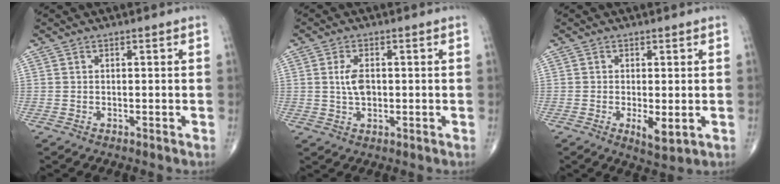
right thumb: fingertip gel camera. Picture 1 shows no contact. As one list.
[{"total": 4.0, "force": [0.3, 2.2, 3.3], "torque": [-0.062, -0.001, 0.006]}, {"total": 4.4, "force": [-0.9, 1.7, 3.9], "torque": [-0.064, -0.013, -0.012]}]